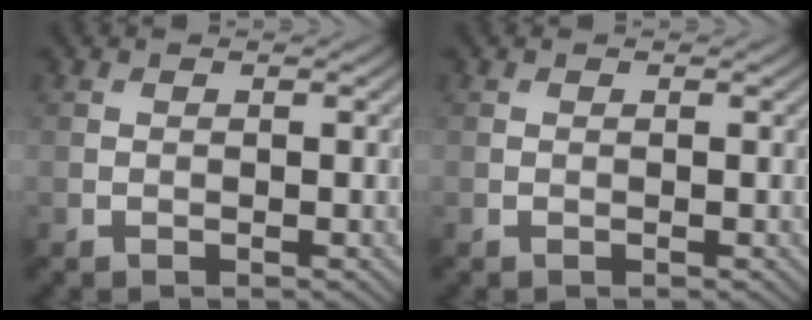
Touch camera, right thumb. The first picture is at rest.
{"total": 0.0}